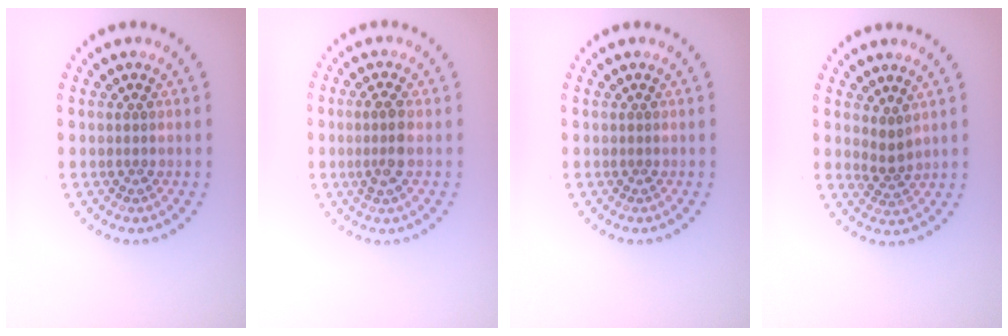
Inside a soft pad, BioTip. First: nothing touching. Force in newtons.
{"total": 2.2, "press": 2.0, "slide": 0.8}
{"total": 0.0}
{"total": 1.9, "press": 1.3, "slide": 1.3}